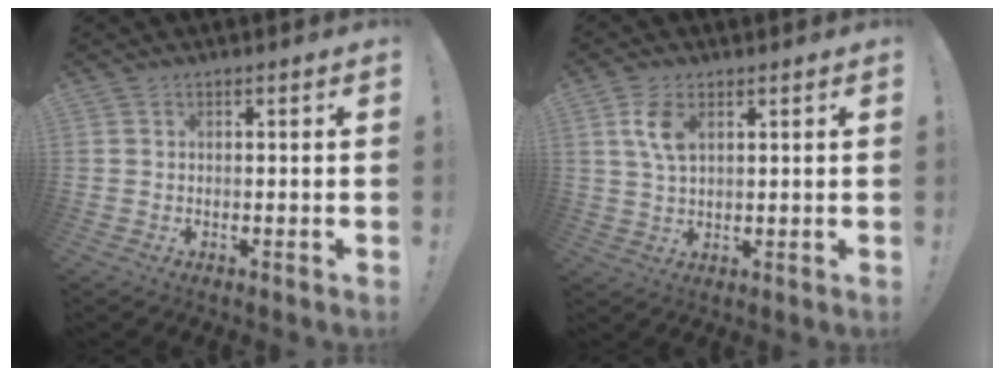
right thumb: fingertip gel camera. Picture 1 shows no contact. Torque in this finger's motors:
{"motor_torque": [0.11, 0.09, -0.14, -0.14, 0.00]}